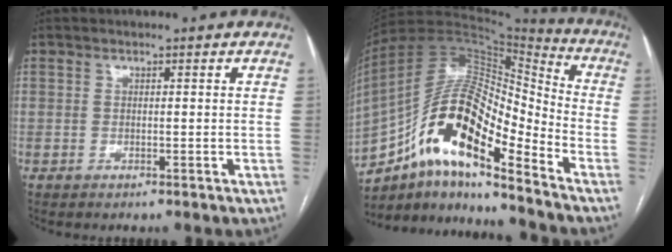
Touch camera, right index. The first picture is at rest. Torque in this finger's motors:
{"motor_torque": [1.53, -0.61, 0.89, 0.17]}